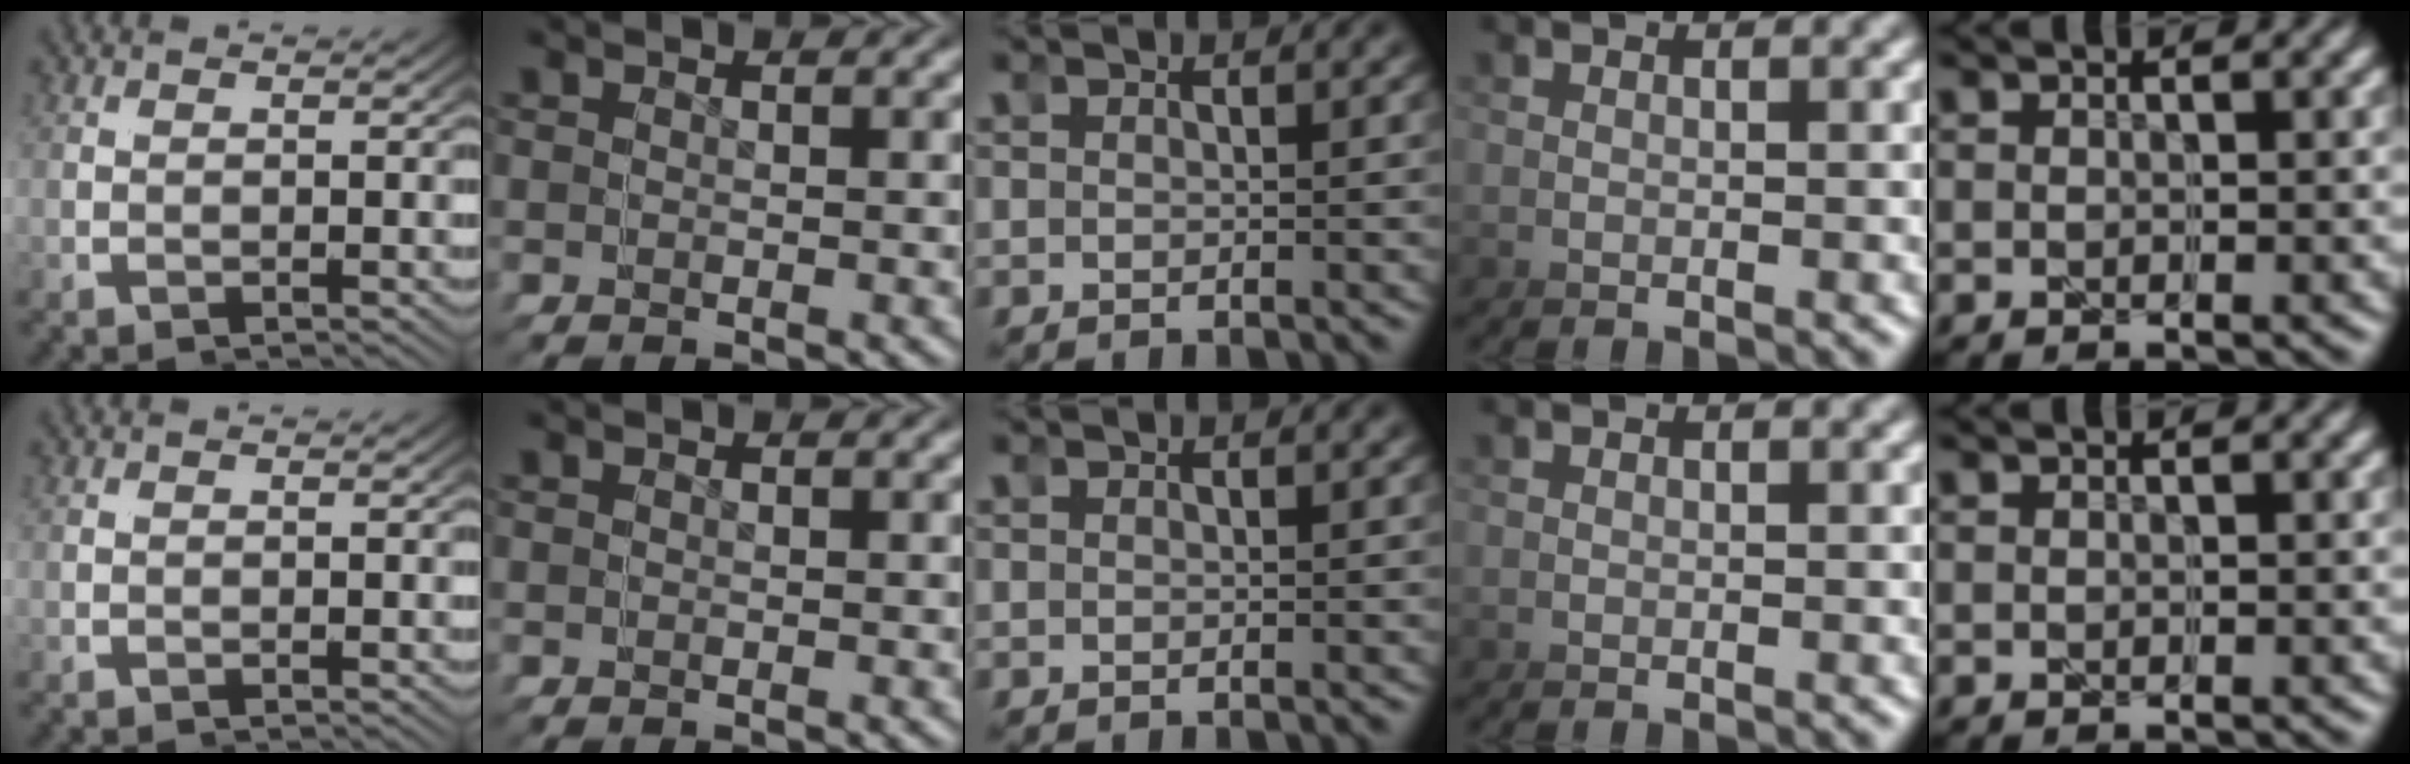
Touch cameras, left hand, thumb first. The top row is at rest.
{}